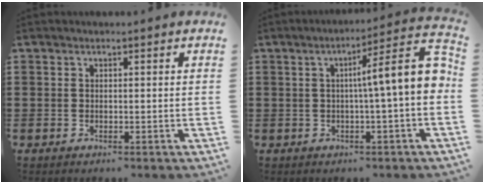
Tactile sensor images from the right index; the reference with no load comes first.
{"total": 9.0, "force": [0.0, 0.7, 8.9], "torque": [-0.137, -0.014, -0.006]}